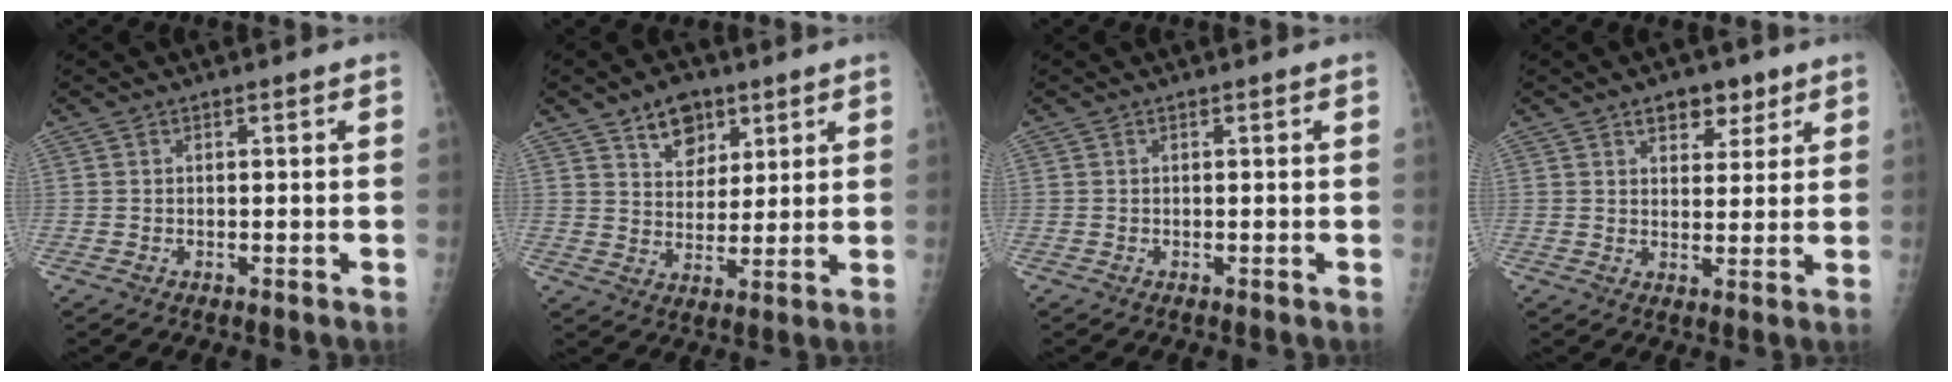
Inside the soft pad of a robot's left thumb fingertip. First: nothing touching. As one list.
[{"total": 8.0, "force": [4.8, 5.2, 3.7], "torque": [-0.029, -0.026, 0.081]}, {"total": 0.0}, {"total": 6.1, "force": [3.7, 3.6, 3.2], "torque": [-0.014, -0.017, 0.053]}]